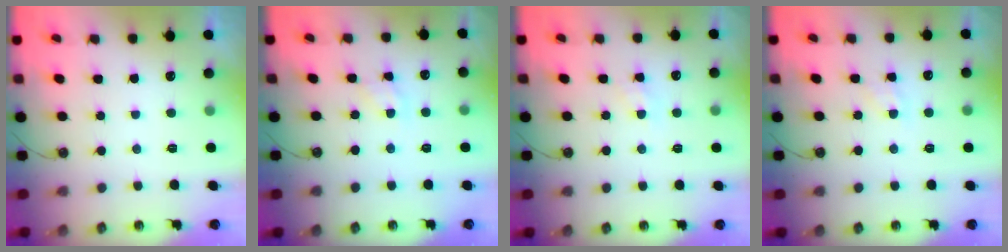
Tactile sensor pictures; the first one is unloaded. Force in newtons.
{"total": 6.7, "press": 6.6, "slide": 0.8}
{"total": 7.0, "press": 6.9, "slide": 0.8}
{"total": 6.0, "press": 5.9, "slide": 0.5}